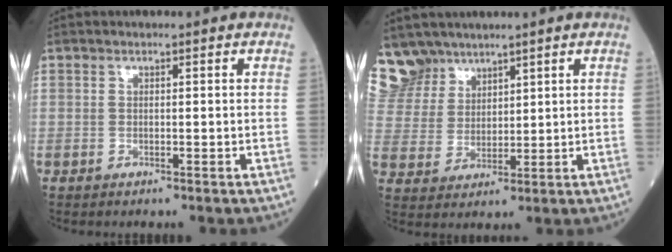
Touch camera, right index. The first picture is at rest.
{"total": 8.7, "force": [7.3, 4.8, 0.3], "torque": [-0.013, 0.012, 0.160]}